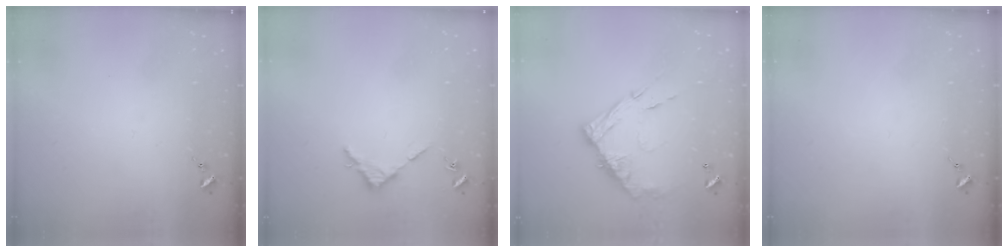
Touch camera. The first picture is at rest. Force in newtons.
{"total": 2.7, "press": 2.7, "slide": 0.3}
{"total": 14.5, "press": 14.4, "slide": 1.3}
{"total": 0.0}